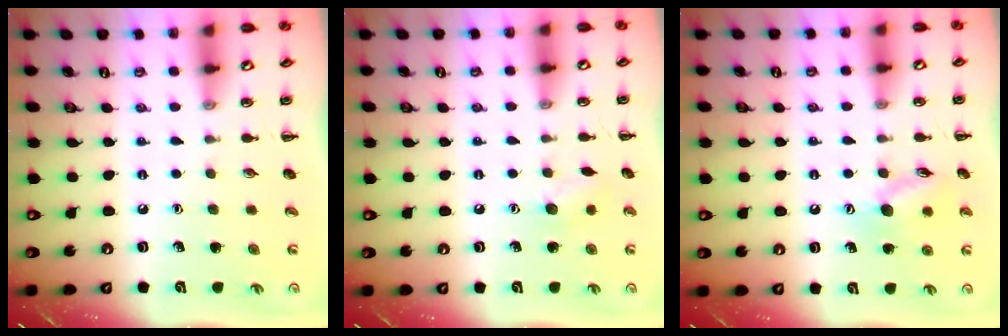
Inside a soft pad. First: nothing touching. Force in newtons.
{"total": 6.1, "press": 6.1, "slide": 0.9}
{"total": 10.7, "press": 10.6, "slide": 1.5}